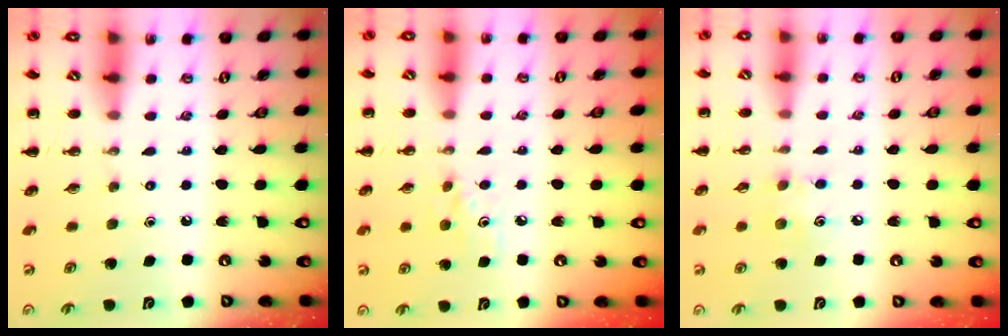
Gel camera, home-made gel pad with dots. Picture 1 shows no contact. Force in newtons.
{"total": 5.2, "press": 5.0, "slide": 1.6}
{"total": 6.4, "press": 6.3, "slide": 1.4}